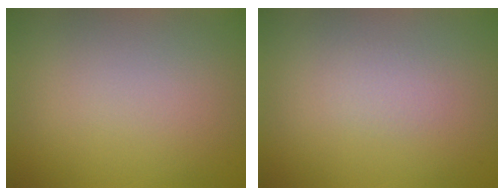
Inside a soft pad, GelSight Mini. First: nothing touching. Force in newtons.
{"total": 0.9, "press": 0.8, "slide": 0.1}